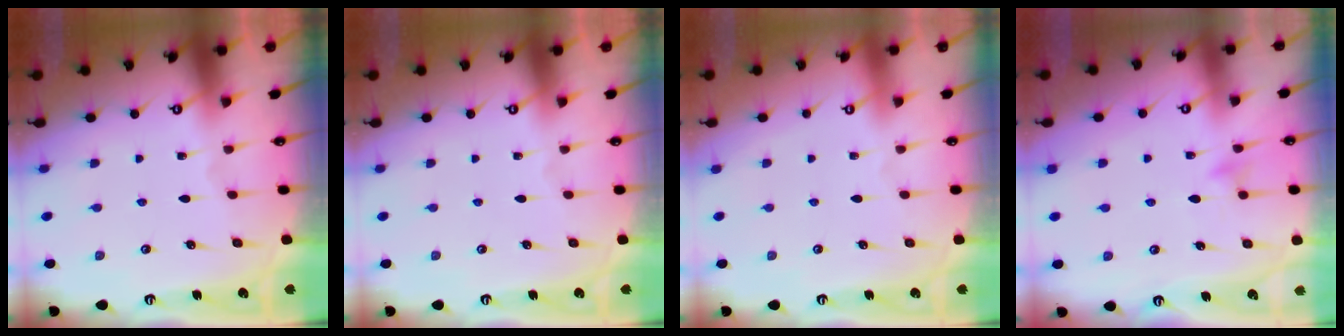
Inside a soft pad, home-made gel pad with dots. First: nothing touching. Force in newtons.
{"total": 0.0}
{"total": 3.9, "press": 3.9, "slide": 0.1}
{"total": 6.3, "press": 6.3, "slide": 0.4}